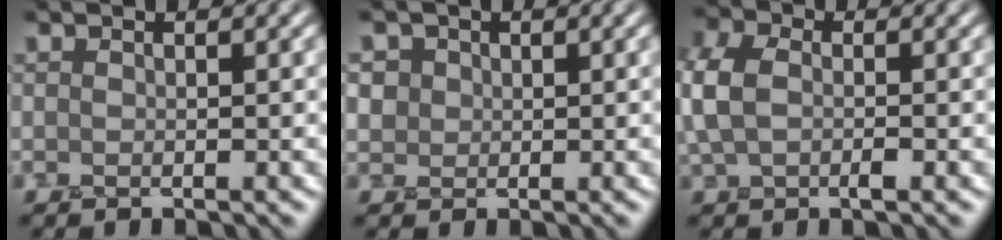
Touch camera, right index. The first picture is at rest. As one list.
[{"total": 1.9, "force": [0.7, 1.8, -0.2], "torque": [0.002, 0.013, 0.014]}, {"total": 3.5, "force": [0.0, 2.4, 2.5], "torque": [-0.067, 0.013, -0.007]}]